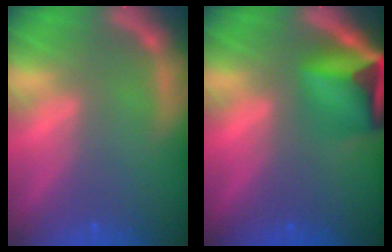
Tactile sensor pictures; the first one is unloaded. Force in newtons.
{"total": 8.4}